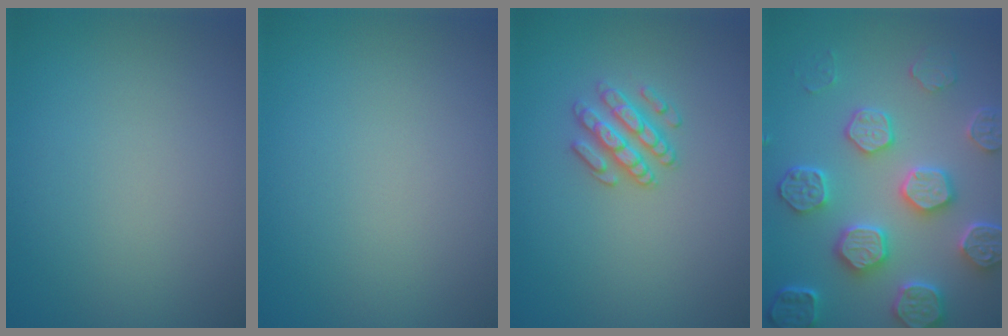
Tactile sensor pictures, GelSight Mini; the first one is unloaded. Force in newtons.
{"total": 0.0}
{"total": 2.5, "press": 2.4, "slide": 0.6}
{"total": 7.1, "press": 6.0, "slide": 3.8}